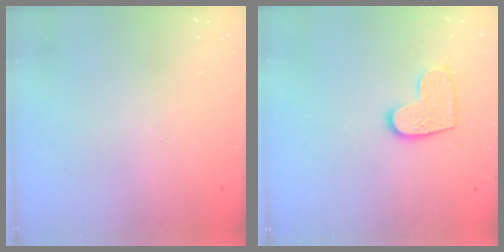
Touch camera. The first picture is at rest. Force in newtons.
{"total": 9.3, "press": 9.3, "slide": 0.3}